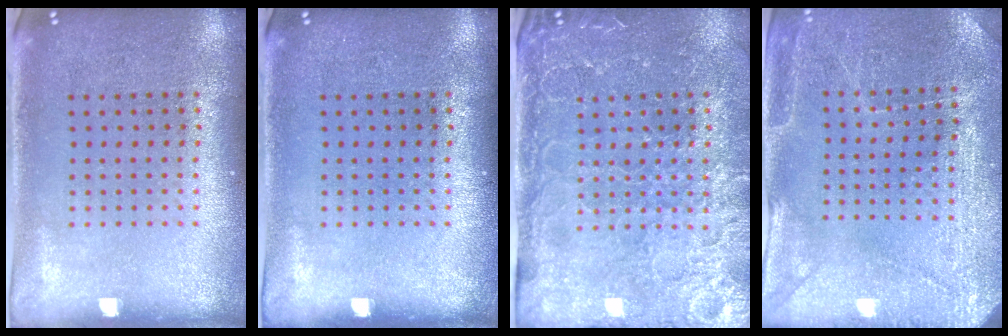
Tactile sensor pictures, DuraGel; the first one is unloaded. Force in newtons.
{"total": 0.0}
{"total": 4.2, "press": 4.0, "slide": 1.5}
{"total": 2.9, "press": 2.9, "slide": 0.2}